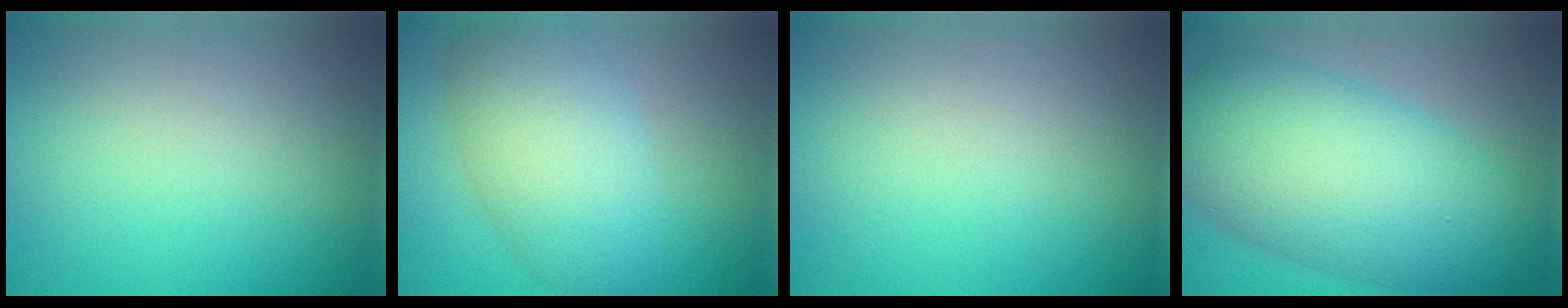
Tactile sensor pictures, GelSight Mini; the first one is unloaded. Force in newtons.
{"total": 5.4, "press": 5.4, "slide": 0.5}
{"total": 0.0}
{"total": 11.0, "press": 11.0, "slide": 0.4}